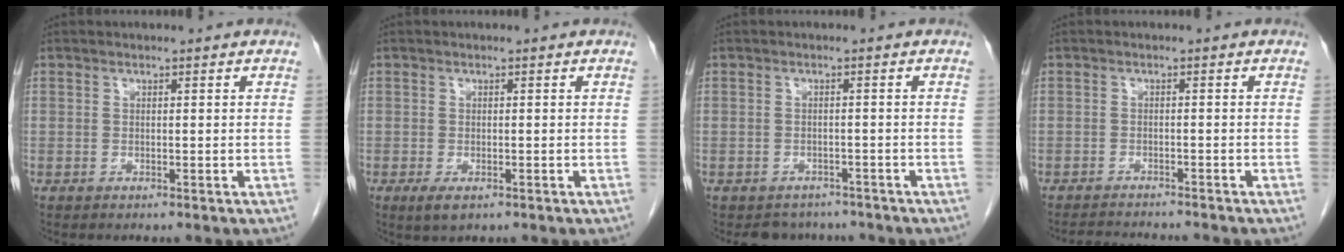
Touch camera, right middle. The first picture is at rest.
{"total": 2.3, "force": [-1.2, 0.9, 1.7], "torque": [-0.036, -0.004, -0.016]}
{"total": 4.0, "force": [-3.5, 1.9, -0.2], "torque": [0.005, 0.005, -0.048]}
{"total": 5.4, "force": [-5.2, 0.2, 1.4], "torque": [-0.018, -0.011, -0.079]}